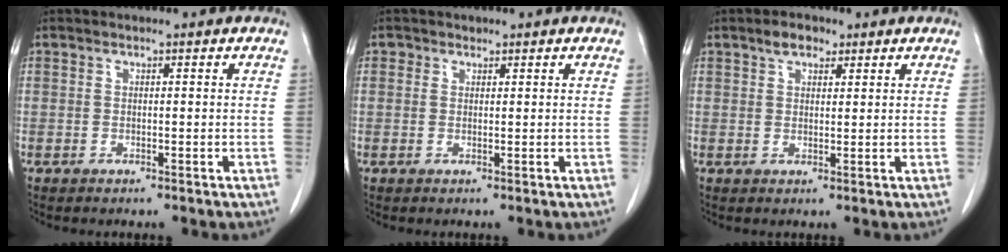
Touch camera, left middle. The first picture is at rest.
{"total": 0.9, "force": [0.5, 0.8, 0.0], "torque": [0.009, -0.001, 0.005]}
{"total": 3.0, "force": [1.9, 1.6, 1.5], "torque": [-0.029, 0.009, 0.034]}